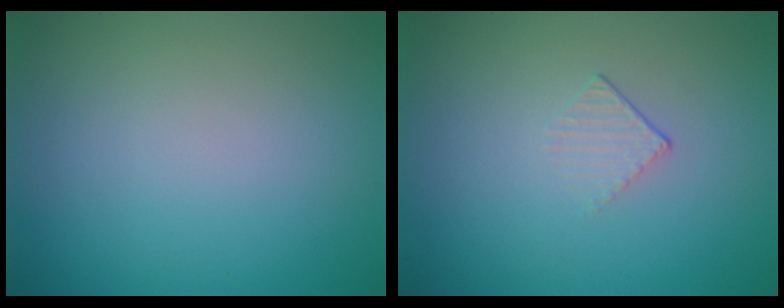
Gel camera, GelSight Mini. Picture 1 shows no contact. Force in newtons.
{"total": 1.2, "press": 0.4, "slide": 1.2}